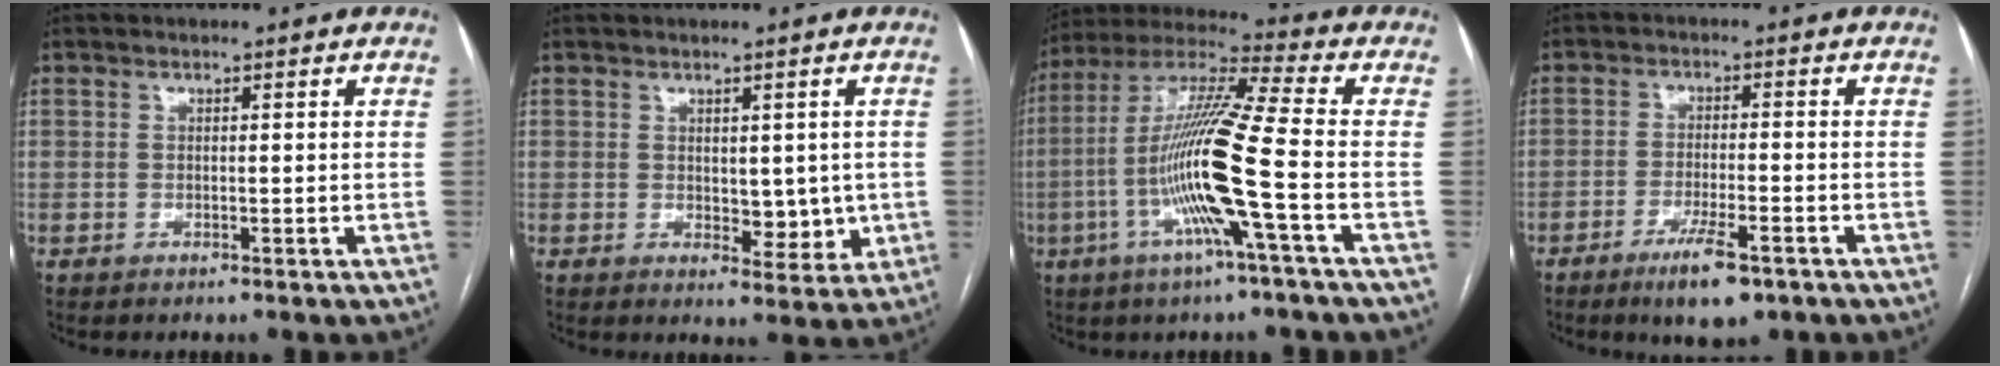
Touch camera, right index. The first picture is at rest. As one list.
[{"total": 5.1, "force": [0.1, 2.9, 4.2], "torque": [-0.046, -0.008, 0.011]}, {"total": 15.7, "force": [-4.1, -0.9, 15.2], "torque": [-0.301, -0.004, -0.091]}, {"total": 7.0, "force": [-4.4, 1.3, 5.3], "torque": [-0.095, -0.011, -0.068]}]